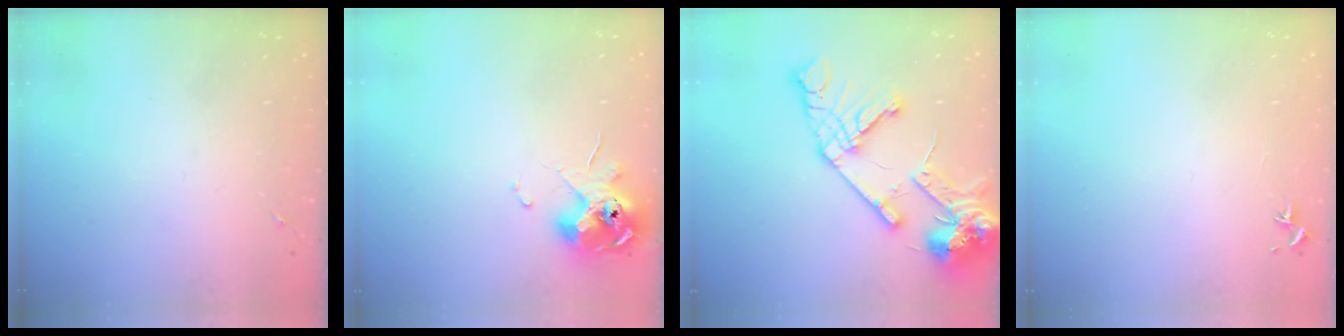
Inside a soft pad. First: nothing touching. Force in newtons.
{"total": 10.4, "press": 10.3, "slide": 1.4}
{"total": 20.8, "press": 20.7, "slide": 2.5}
{"total": 0.8, "press": 0.7, "slide": 0.3}